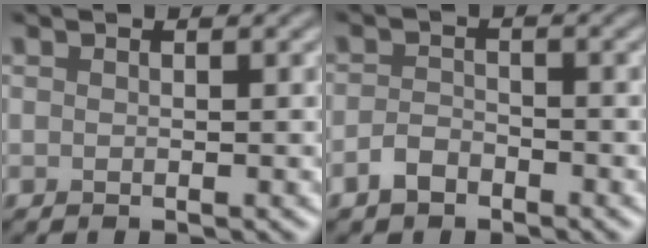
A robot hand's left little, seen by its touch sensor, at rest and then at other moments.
{"total": 2.0, "force": [-1.4, 1.1, 0.9], "torque": [-0.015, 0.004, -0.031]}